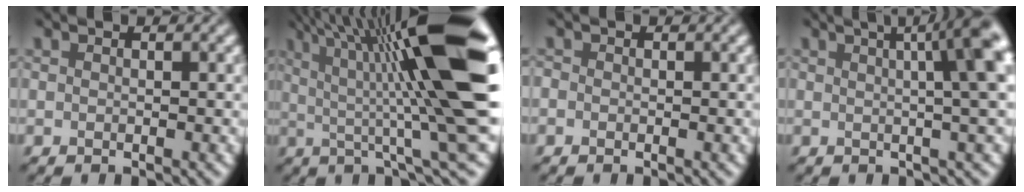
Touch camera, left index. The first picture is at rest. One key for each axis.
{"total": 16.0, "fx": 2.8, "fy": 2.4, "fz": 15.6, "tx": -0.208, "ty": 0.007, "tz": 0.042}
{"total": 0.7, "fx": -0.5, "fy": 0.4, "fz": 0.0, "tx": 0.001, "ty": -0.003, "tz": -0.012}
{"total": 9.6, "fx": 2.5, "fy": 3.0, "fz": 8.8, "tx": -0.066, "ty": 0.042, "tz": 0.006}